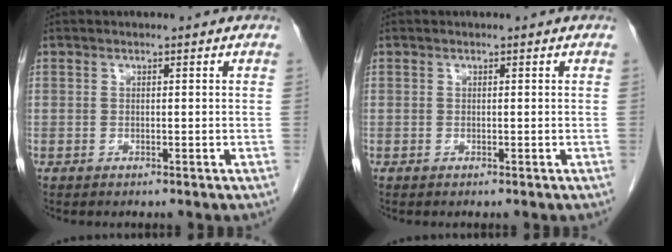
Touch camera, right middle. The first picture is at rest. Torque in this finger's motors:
{"motor_torque": [-0.07, -0.19, -0.04, -0.01]}